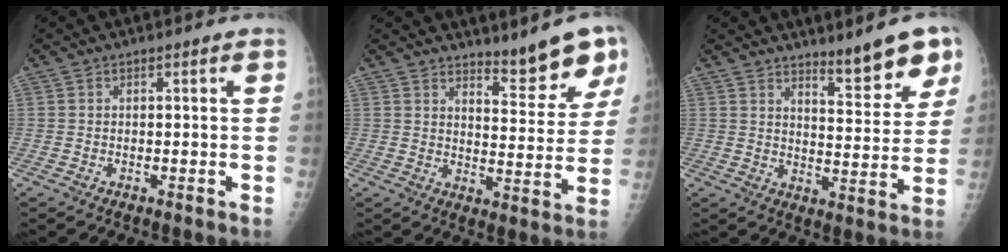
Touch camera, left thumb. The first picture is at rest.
{"total": 8.4, "force": [6.7, 2.2, 4.6], "torque": [-0.030, -0.052, 0.101]}
{"total": 9.4, "force": [6.8, 2.4, 6.1], "torque": [-0.056, -0.051, 0.103]}